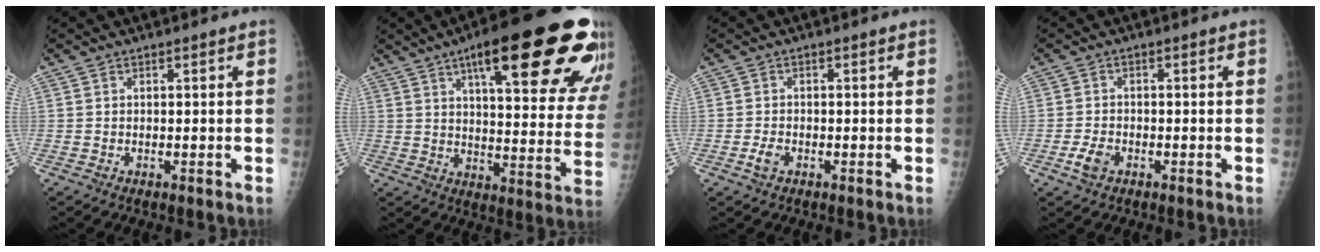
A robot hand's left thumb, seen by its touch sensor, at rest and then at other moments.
{"total": 29.2, "force": [16.1, 7.6, 23.2], "torque": [-0.252, -0.034, 0.221]}
{"total": 2.0, "force": [-0.9, 1.2, 1.3], "torque": [-0.028, 0.002, -0.018]}
{"total": 3.1, "force": [-1.5, 1.9, 1.9], "torque": [-0.039, 0.004, -0.027]}